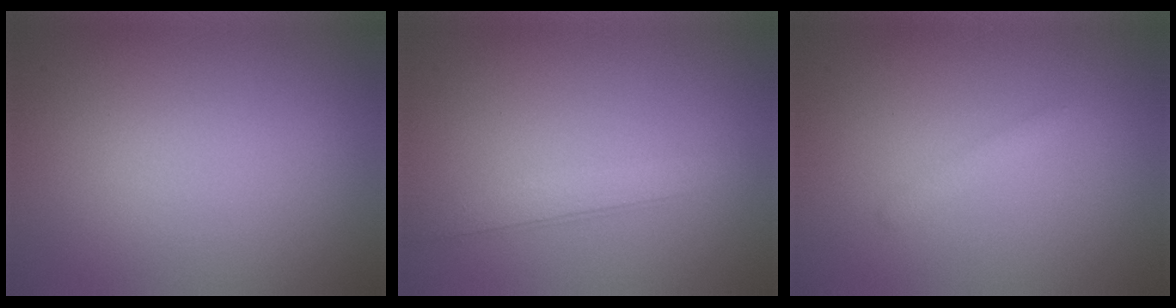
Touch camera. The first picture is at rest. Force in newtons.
{"total": 2.4, "press": 2.4, "slide": 0.1}
{"total": 0.9, "press": 0.9, "slide": 0.0}